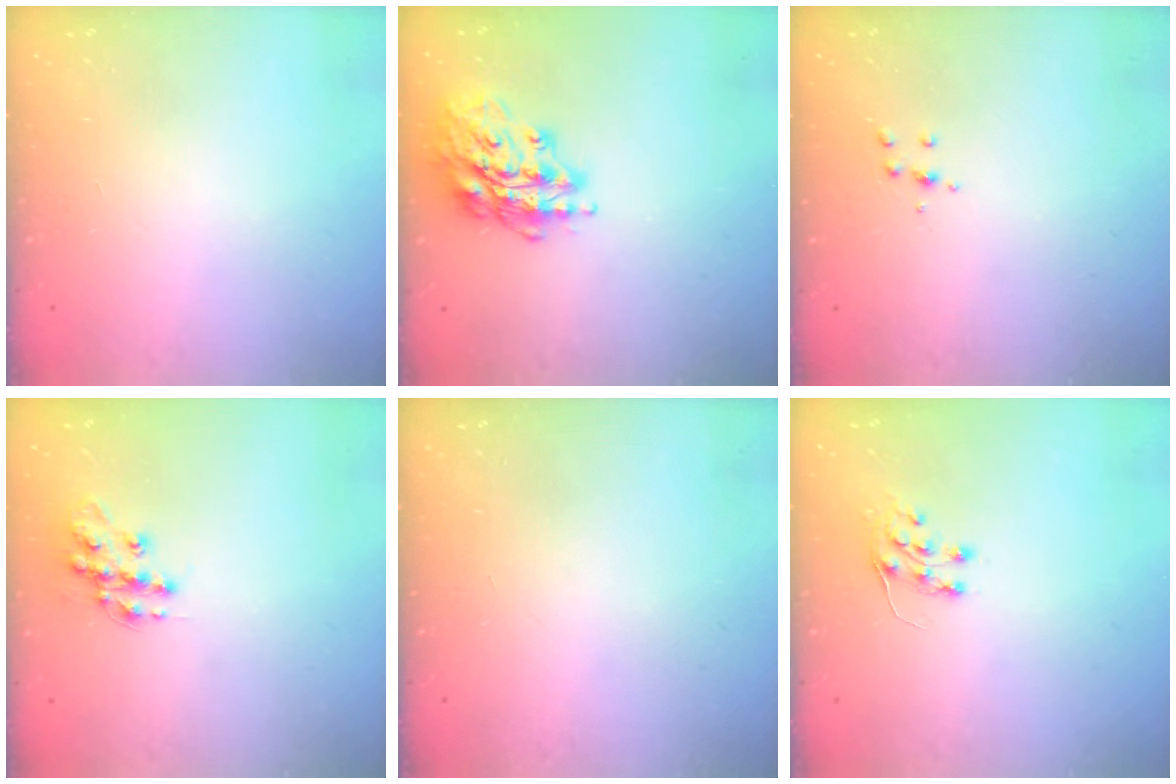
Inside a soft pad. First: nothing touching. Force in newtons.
{"total": 16.4, "press": 16.4, "slide": 0.6}
{"total": 4.1, "press": 4.1, "slide": 0.6}
{"total": 11.8, "press": 11.8, "slide": 0.7}
{"total": 0.0}
{"total": 6.5, "press": 6.4, "slide": 0.6}